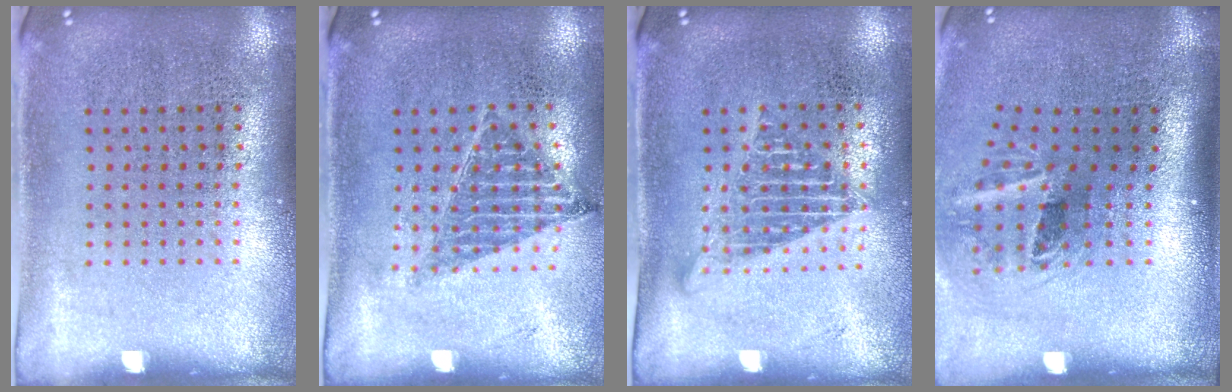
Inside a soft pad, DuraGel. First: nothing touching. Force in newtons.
{"total": 0.9, "press": 0.9, "slide": 0.1}
{"total": 1.5, "press": 1.3, "slide": 0.8}
{"total": 2.0, "press": 1.2, "slide": 1.6}